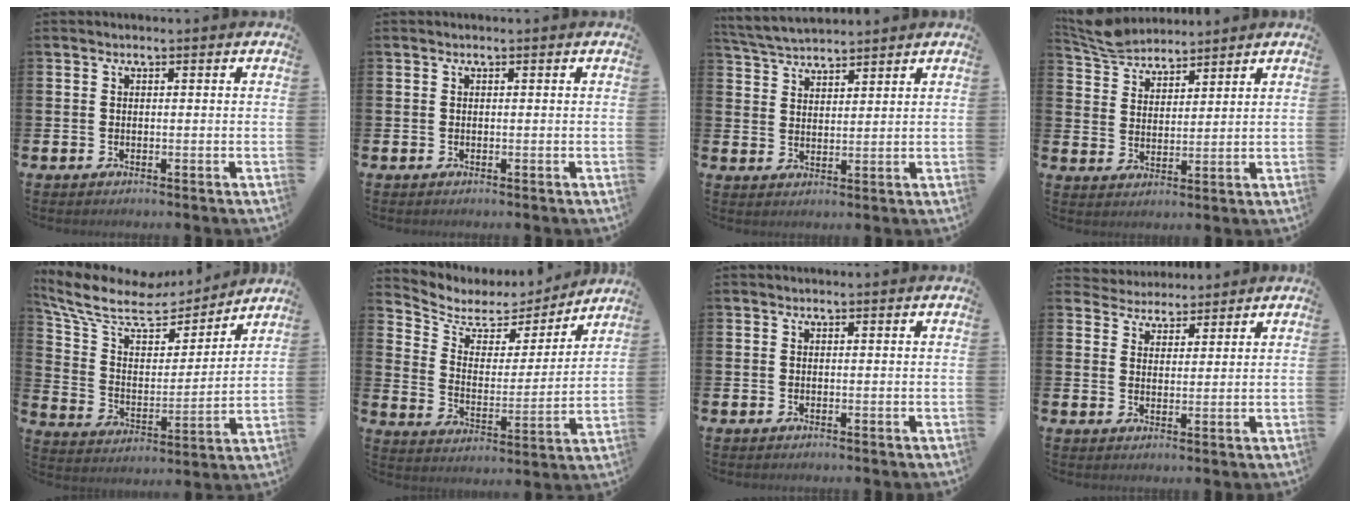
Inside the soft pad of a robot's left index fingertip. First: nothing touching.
{"total": 0.0}
{"total": 4.4, "force": [4.3, 0.6, 0.4], "torque": [-0.029, -0.017, 0.080]}
{"total": 5.7, "force": [5.6, 1.2, 0.5], "torque": [-0.035, -0.023, 0.104]}
{"total": 9.9, "force": [7.8, 4.6, 3.8], "torque": [-0.120, -0.046, 0.135]}
{"total": 5.8, "force": [4.9, 2.9, 1.2], "torque": [-0.060, -0.037, 0.081]}
{"total": 0.0}
{"total": 3.9, "force": [3.6, 1.2, -0.5], "torque": [-0.011, -0.016, 0.067]}